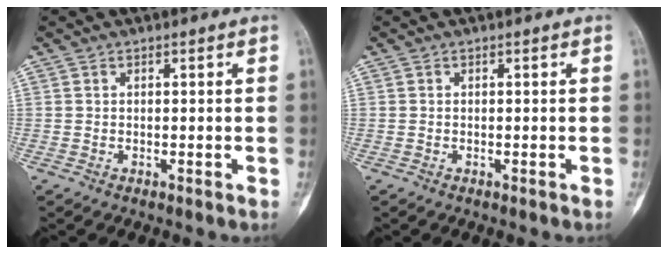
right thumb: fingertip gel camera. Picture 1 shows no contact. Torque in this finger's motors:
{"motor_torque": [-0.32, -0.12, 0.11, 0.02, -0.03]}